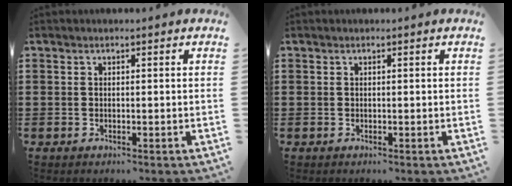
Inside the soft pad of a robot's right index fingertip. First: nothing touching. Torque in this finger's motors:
{"motor_torque": [0.04, 0.02, 0.05, -0.01]}